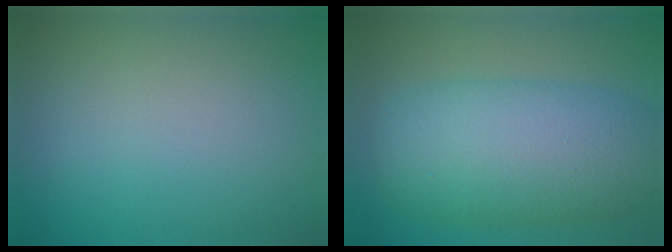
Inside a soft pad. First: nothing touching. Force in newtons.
{"total": 9.5, "press": 9.5, "slide": 0.2}